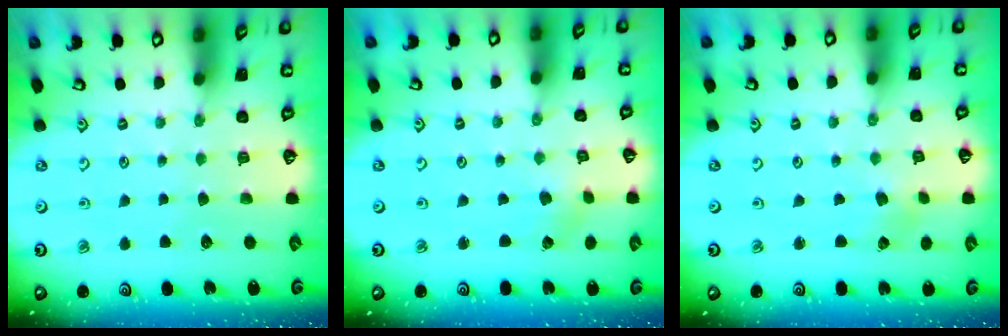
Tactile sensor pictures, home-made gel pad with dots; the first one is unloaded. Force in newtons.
{"total": 0.0}
{"total": 2.6, "press": 2.6, "slide": 0.6}